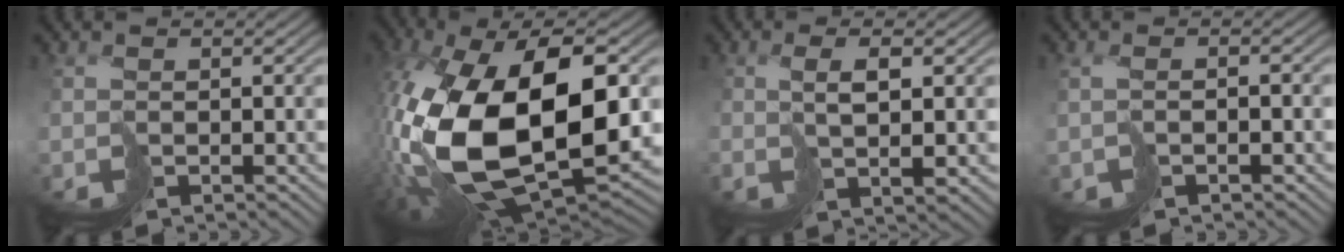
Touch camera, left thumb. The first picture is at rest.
{"total": 20.2, "force": [-0.2, 10.8, 17.1], "torque": [-0.404, -0.056, 0.030]}
{"total": 4.0, "force": [1.4, 0.4, 3.7], "torque": [-0.078, 0.003, 0.032]}
{"total": 1.7, "force": [-0.6, 0.5, 1.5], "torque": [-0.038, -0.002, -0.010]}